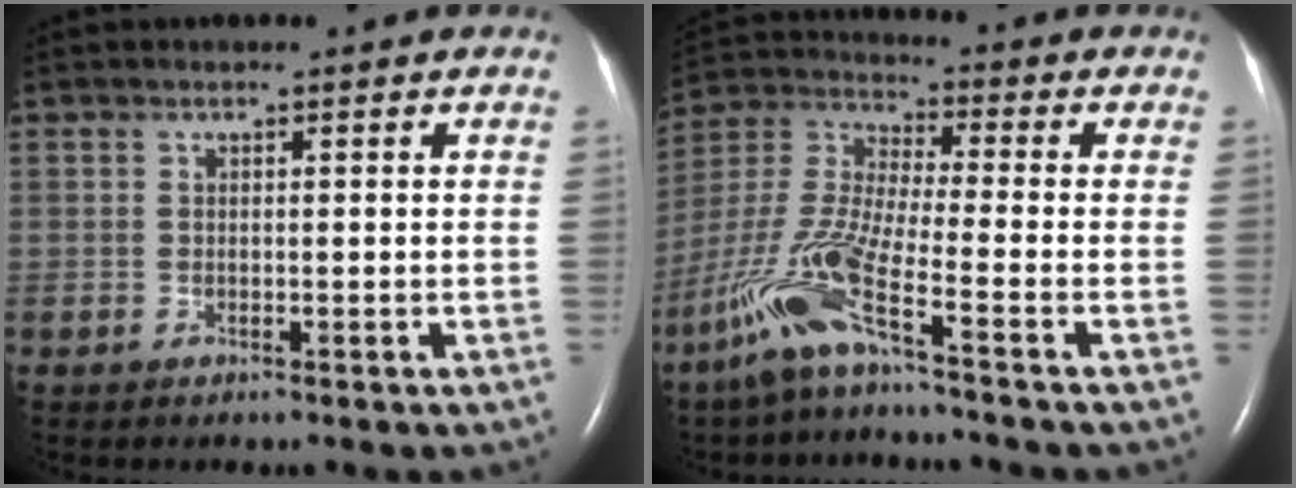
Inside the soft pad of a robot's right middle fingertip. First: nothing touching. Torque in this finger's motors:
{"motor_torque": [1.33, -0.81, 0.32, 0.21]}